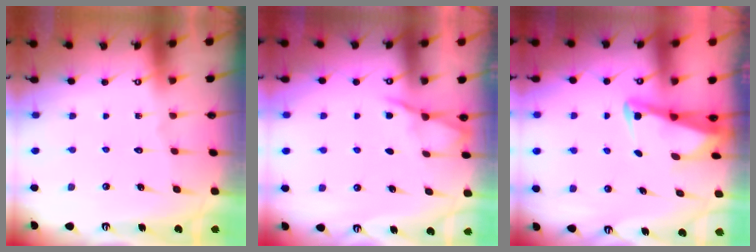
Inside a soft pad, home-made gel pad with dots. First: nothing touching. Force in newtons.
{"total": 3.8, "press": 3.7, "slide": 0.4}
{"total": 2.5, "press": 2.5, "slide": 0.2}